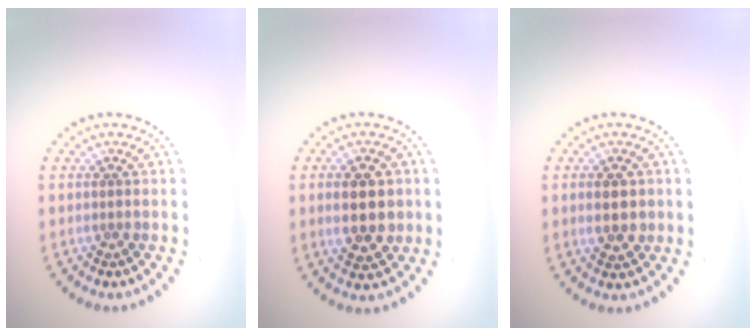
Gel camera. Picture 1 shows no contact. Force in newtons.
{"total": 4.7, "press": 4.7, "slide": 0.3}
{"total": 2.7, "press": 2.7, "slide": 0.2}